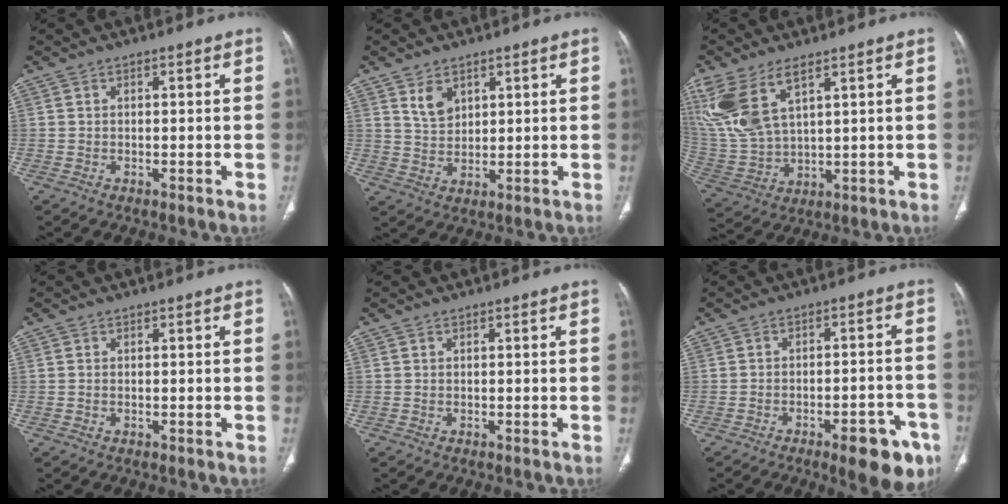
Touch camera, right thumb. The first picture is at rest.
{"total": 4.8, "force": [2.7, 3.0, 2.4], "torque": [-0.031, -0.021, 0.059]}
{"total": 13.8, "force": [7.1, 6.2, 10.1], "torque": [-0.232, -0.017, 0.162]}
{"total": 0.0}
{"total": 0.0}
{"total": 11.6, "force": [-6.5, 4.0, 8.7], "torque": [-0.089, 0.034, -0.080]}